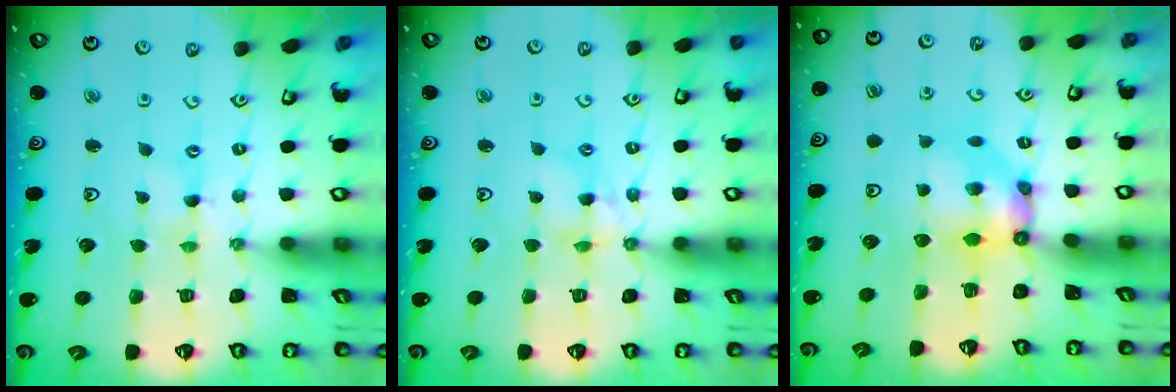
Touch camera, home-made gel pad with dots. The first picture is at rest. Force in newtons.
{"total": 7.1, "press": 7.1, "slide": 0.5}
{"total": 7.0, "press": 7.0, "slide": 0.7}